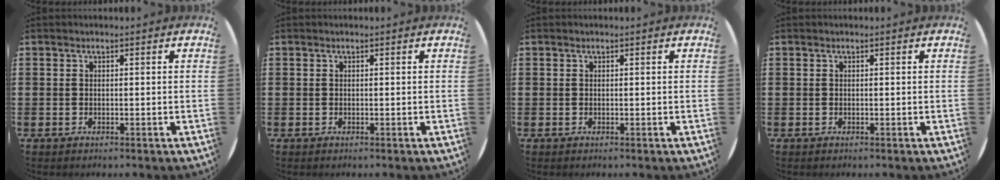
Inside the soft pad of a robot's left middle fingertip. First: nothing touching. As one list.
[{"total": 0.0}, {"total": 0.0}, {"total": 0.0}]